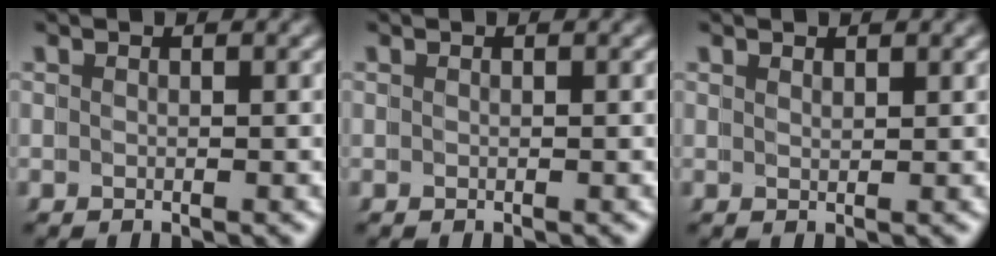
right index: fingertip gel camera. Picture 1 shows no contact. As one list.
[{"total": 0.0}, {"total": 1.1, "force": [0.9, -0.5, 0.0], "torque": [0.004, -0.004, 0.023]}]